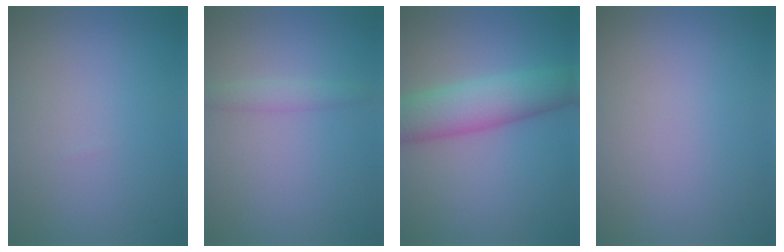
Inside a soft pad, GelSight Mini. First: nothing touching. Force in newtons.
{"total": 1.4, "press": 1.4, "slide": 0.0}
{"total": 6.3, "press": 6.3, "slide": 0.1}
{"total": 0.0}